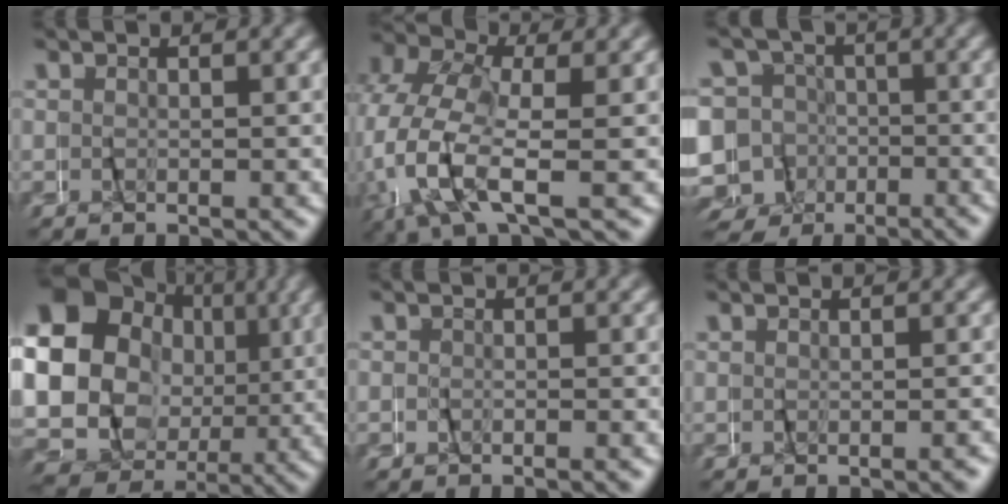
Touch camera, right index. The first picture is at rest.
{"total": 6.7, "force": [-0.4, 4.8, 4.7], "torque": [-0.127, -0.004, -0.017]}
{"total": 15.2, "force": [-4.2, 14.2, 3.0], "torque": [-0.105, -0.066, -0.076]}
{"total": 20.2, "force": [1.6, 17.8, 9.4], "torque": [-0.201, -0.026, 0.016]}
{"total": 0.9, "force": [-0.7, -0.4, -0.6], "torque": [0.008, 0.005, -0.018]}
{"total": 1.0, "force": [-0.7, -0.6, 0.0], "torque": [-0.001, 0.001, -0.011]}